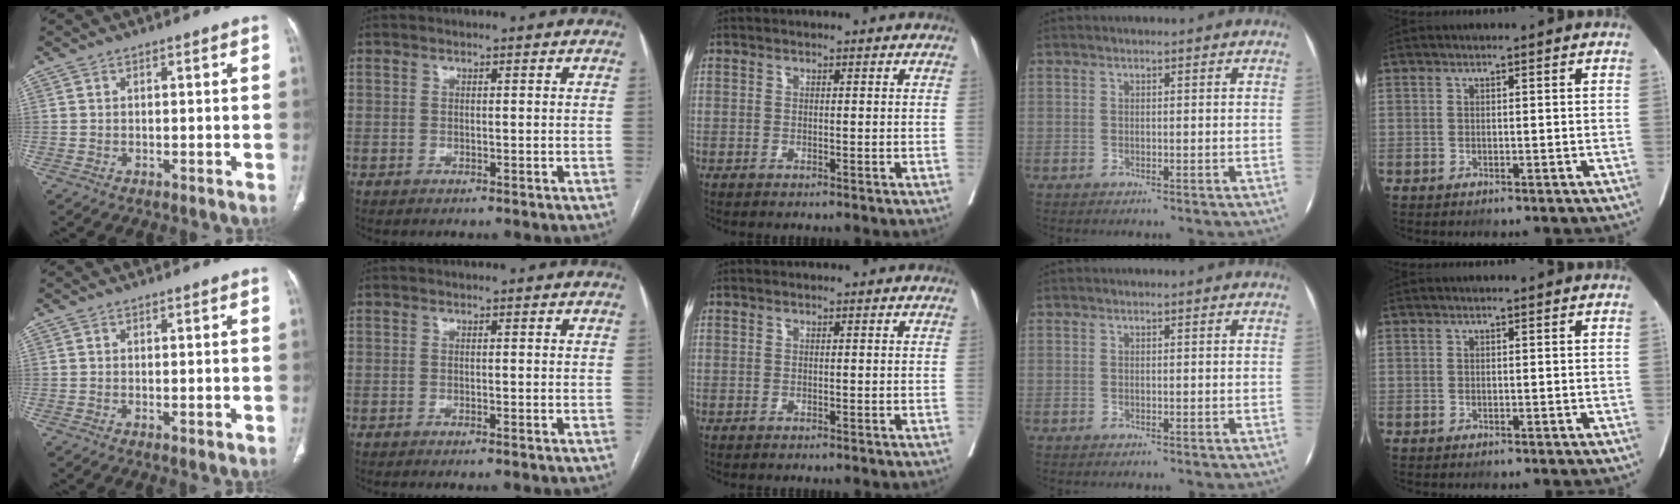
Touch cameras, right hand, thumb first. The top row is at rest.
{"thumb": {"total": 0.9, "force": [-0.1, 0.2, 0.9], "torque": [-0.019, -0.006, 0.001]}, "index": {"total": 1.0, "force": [-0.7, -0.2, 0.6], "torque": [-0.012, 0.001, -0.012]}}